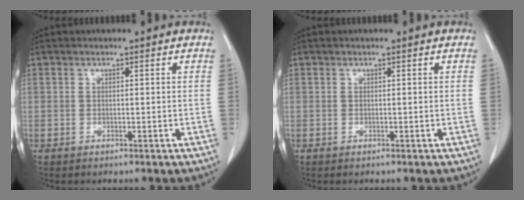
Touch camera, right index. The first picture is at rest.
{"total": 0.0}